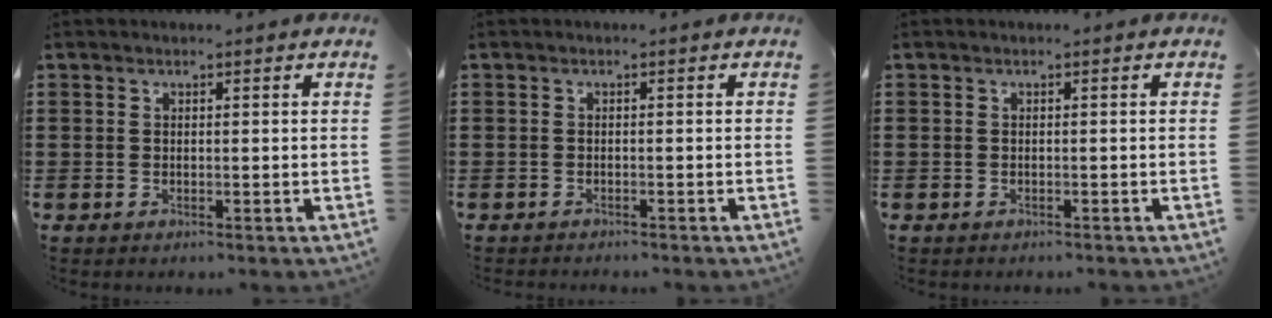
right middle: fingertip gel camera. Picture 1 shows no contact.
{"total": 0.8, "force": [-0.8, 0.1, -0.1], "torque": [0.000, 0.003, -0.017]}
{"total": 0.5, "force": [-0.5, 0.2, 0.0], "torque": [0.000, 0.002, -0.012]}